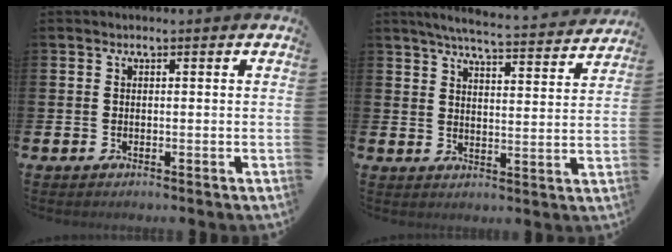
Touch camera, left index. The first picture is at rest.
{"total": 5.9, "force": [5.6, 0.0, 2.0], "torque": [-0.049, -0.040, 0.094]}